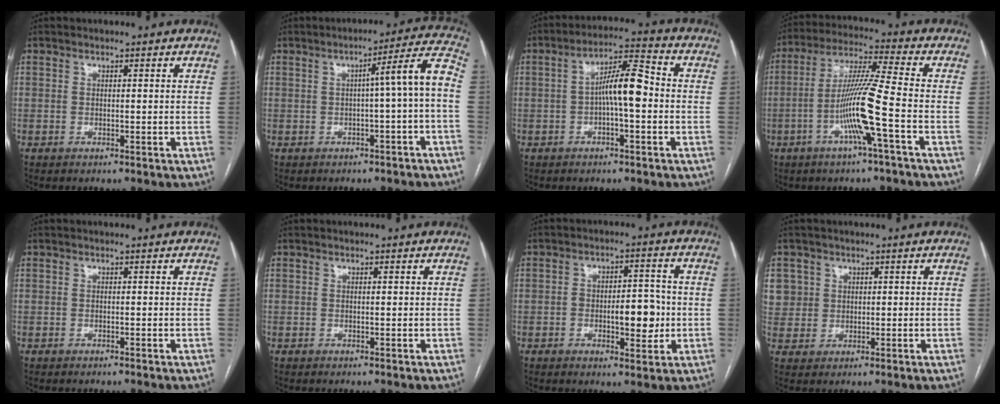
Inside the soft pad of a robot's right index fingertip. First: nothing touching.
{"total": 7.4, "force": [-1.1, -0.5, 7.3], "torque": [-0.093, 0.023, -0.015]}
{"total": 7.9, "force": [-0.6, 1.6, 7.7], "torque": [-0.136, 0.026, -0.013]}
{"total": 11.3, "force": [-3.6, -1.2, 10.7], "torque": [-0.207, -0.001, -0.075]}
{"total": 0.0}
{"total": 0.0}
{"total": 7.5, "force": [-1.2, 3.1, 6.8], "torque": [-0.097, 0.011, -0.014]}
{"total": 6.3, "force": [2.3, 5.8, 0.6], "torque": [-0.011, 0.013, 0.057]}